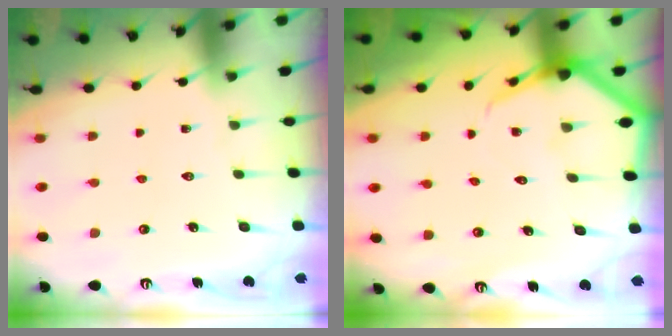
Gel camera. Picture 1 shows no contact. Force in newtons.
{"total": 5.4, "press": 5.3, "slide": 0.6}